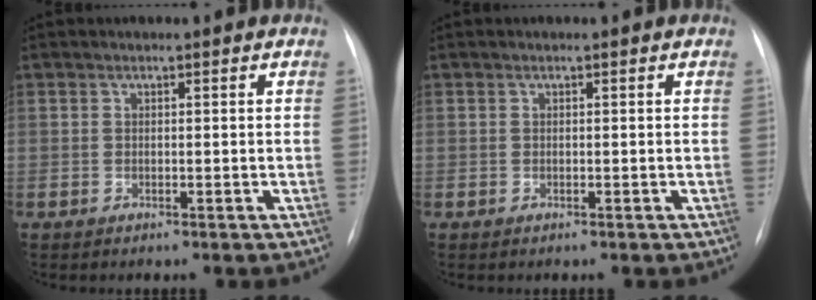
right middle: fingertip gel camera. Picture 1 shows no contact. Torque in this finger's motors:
{"motor_torque": [0.00, 0.00, 0.00, 0.00]}